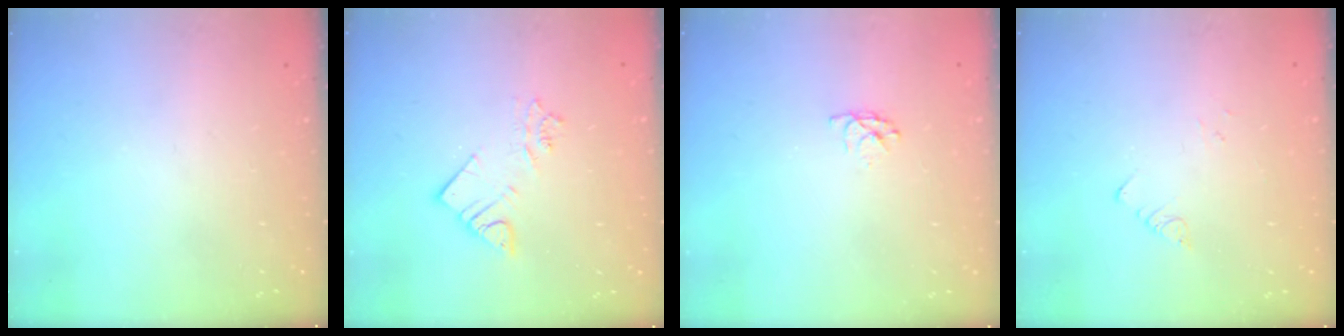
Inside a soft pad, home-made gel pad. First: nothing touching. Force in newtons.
{"total": 5.1, "press": 5.1, "slide": 0.3}
{"total": 3.5, "press": 3.5, "slide": 0.4}
{"total": 1.5, "press": 1.4, "slide": 0.1}